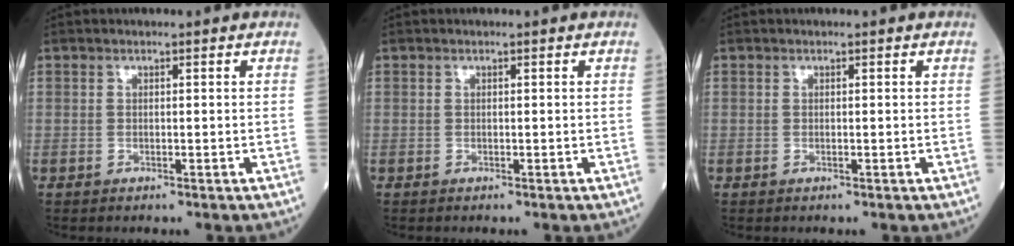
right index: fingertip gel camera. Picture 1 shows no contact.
{"total": 0.0}
{"total": 0.0}